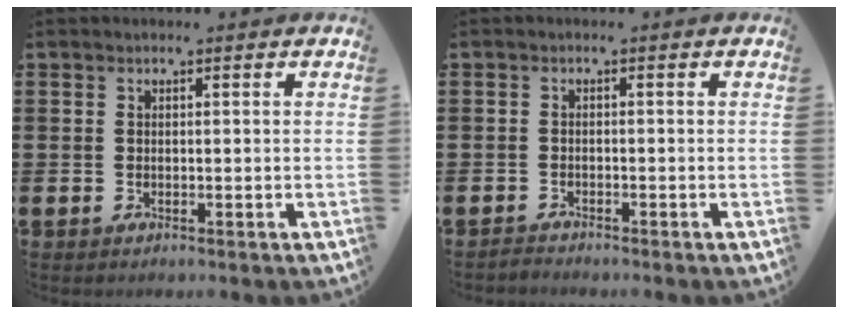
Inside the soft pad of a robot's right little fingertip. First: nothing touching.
{"total": 1.0, "force": [-1.0, 0.0, 0.0], "torque": [-0.003, 0.000, -0.020]}